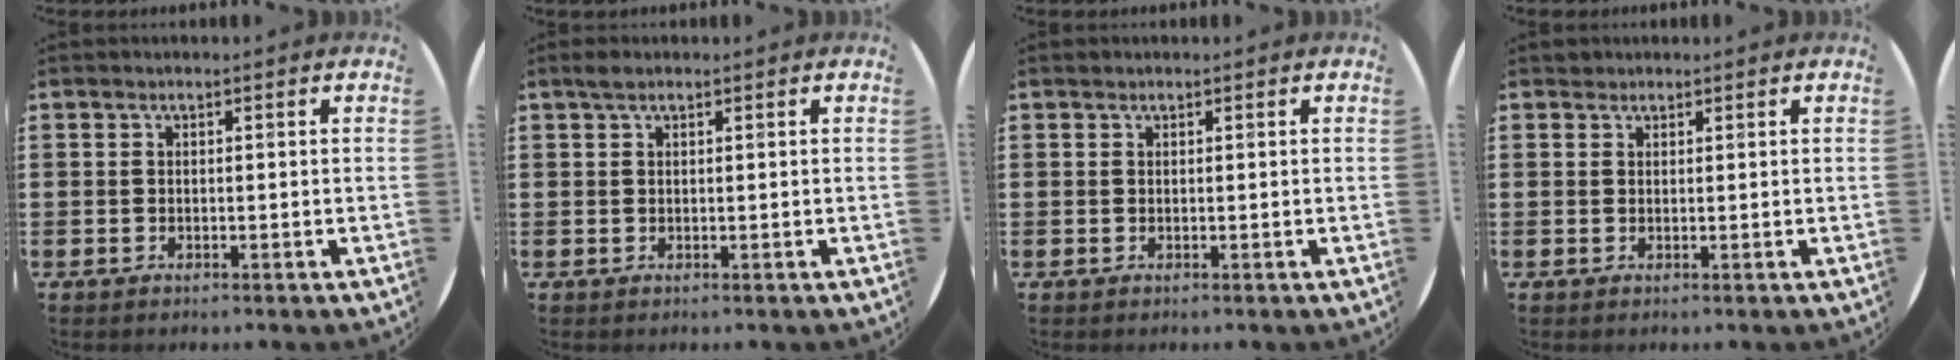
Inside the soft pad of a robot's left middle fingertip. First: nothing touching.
{"total": 1.1, "force": [0.8, 0.5, 0.6], "torque": [-0.014, 0.004, 0.014]}
{"total": 0.0}
{"total": 0.7, "force": [0.7, 0.3, -0.1], "torque": [0.001, 0.003, 0.013]}